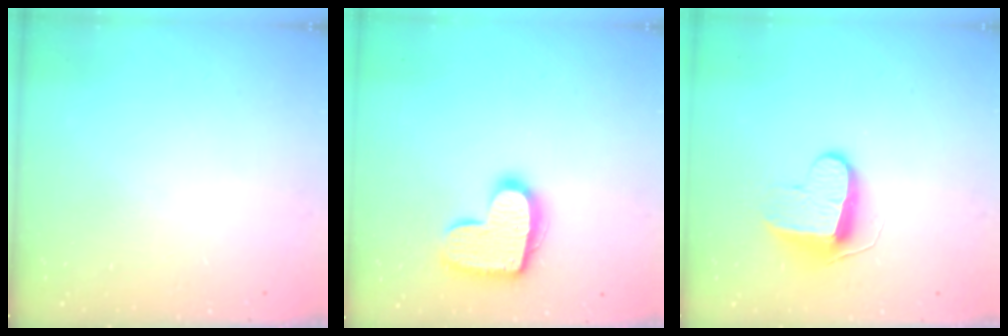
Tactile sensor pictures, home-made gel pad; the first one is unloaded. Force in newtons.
{"total": 15.0, "press": 15.0, "slide": 0.7}
{"total": 9.4, "press": 9.4, "slide": 0.5}